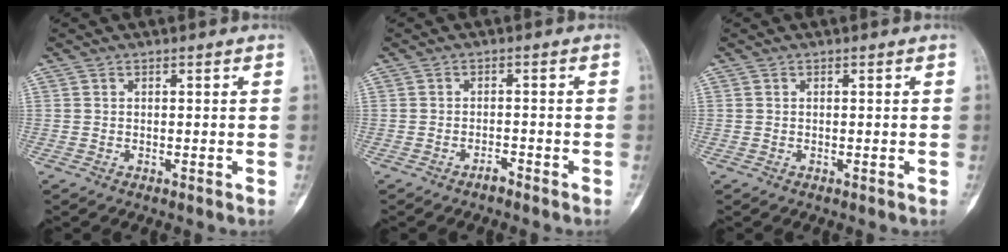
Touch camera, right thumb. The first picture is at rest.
{"total": 1.4, "force": [-1.3, 0.4, 0.5], "torque": [-0.011, 0.007, -0.023]}
{"total": 0.0}